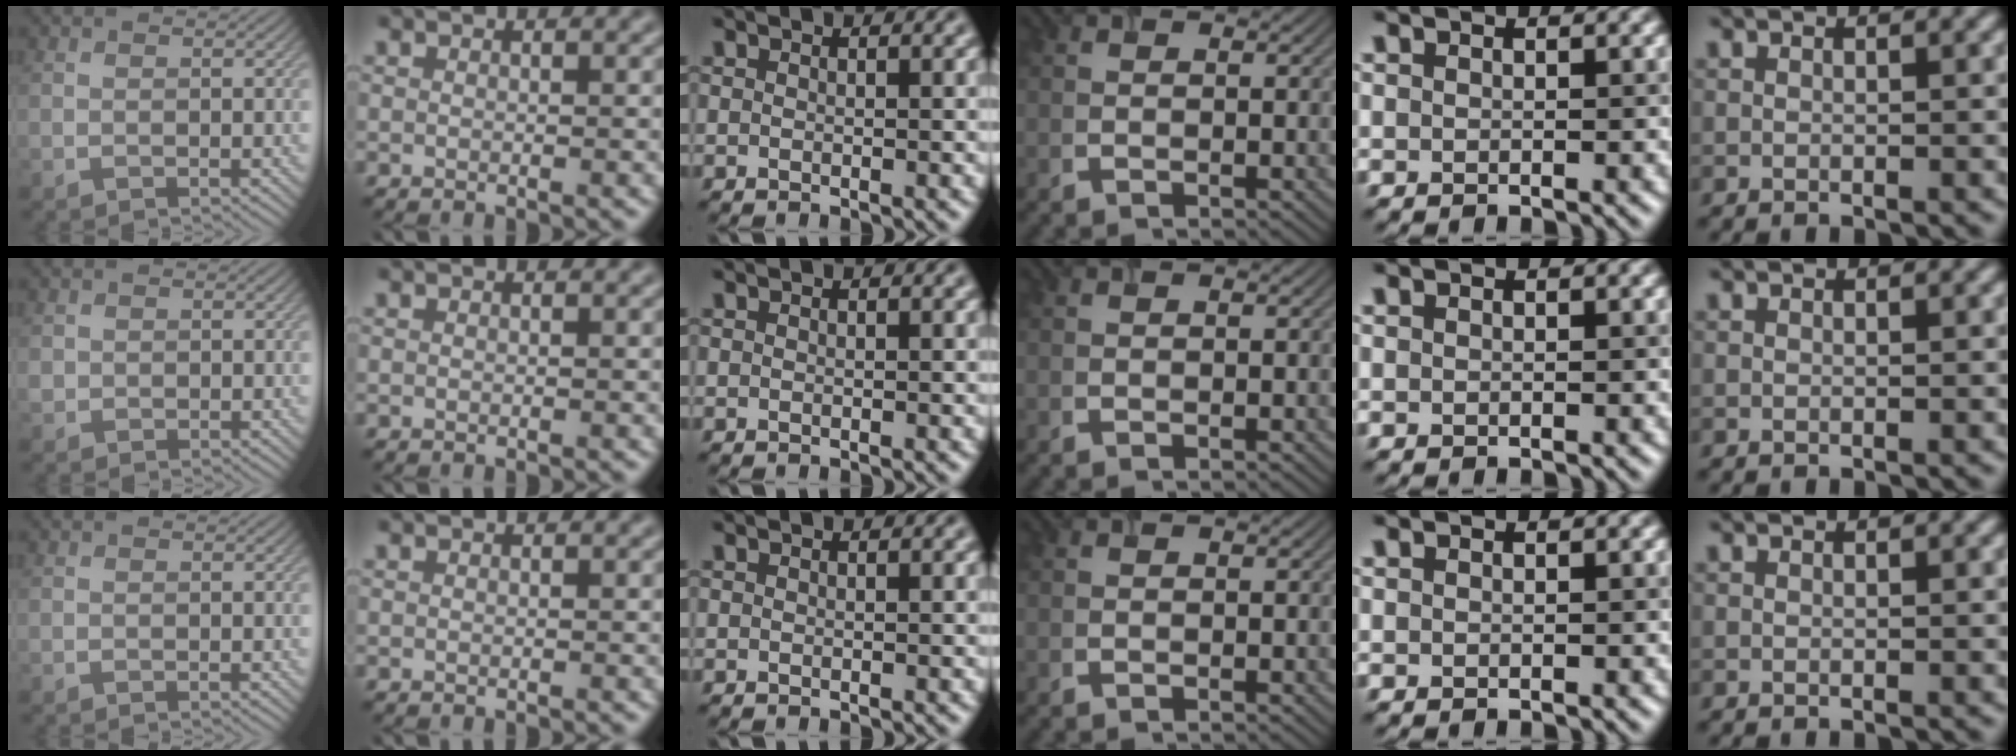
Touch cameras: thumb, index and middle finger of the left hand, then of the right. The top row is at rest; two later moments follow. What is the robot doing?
{"motion": "close", "object": "airpods case & airpods"}